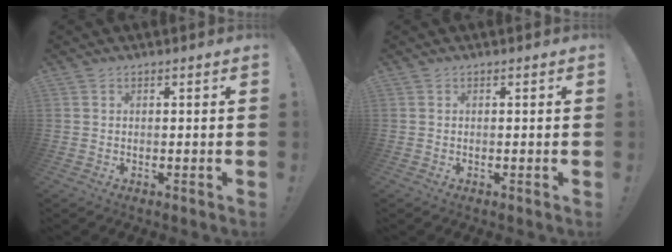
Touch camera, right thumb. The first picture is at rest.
{"total": 0.0}